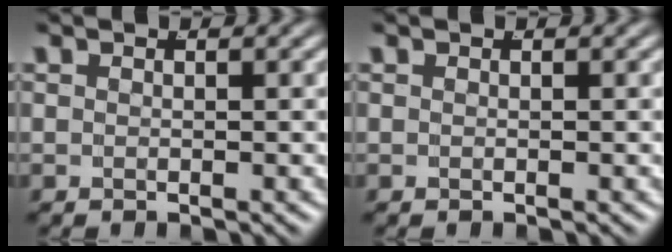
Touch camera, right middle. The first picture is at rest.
{"total": 0.0}